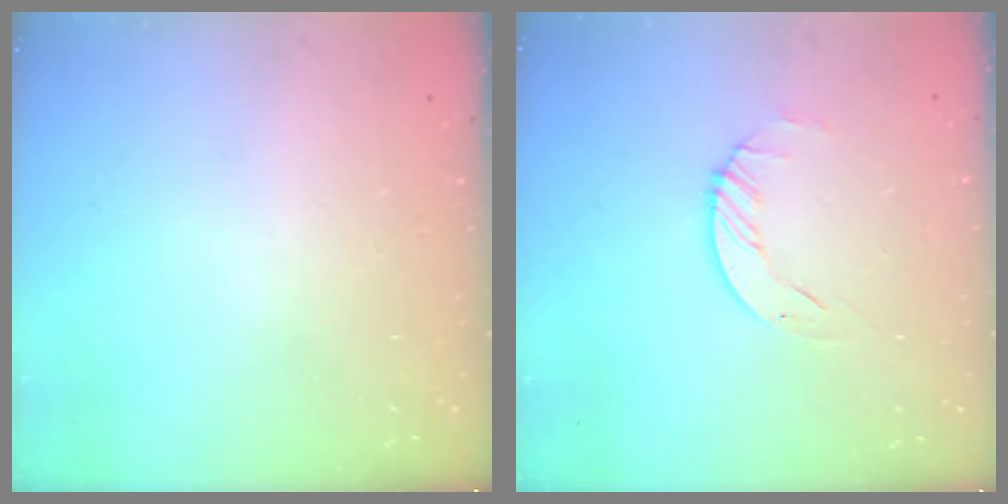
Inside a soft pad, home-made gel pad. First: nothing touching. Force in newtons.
{"total": 2.3, "press": 2.3, "slide": 0.3}